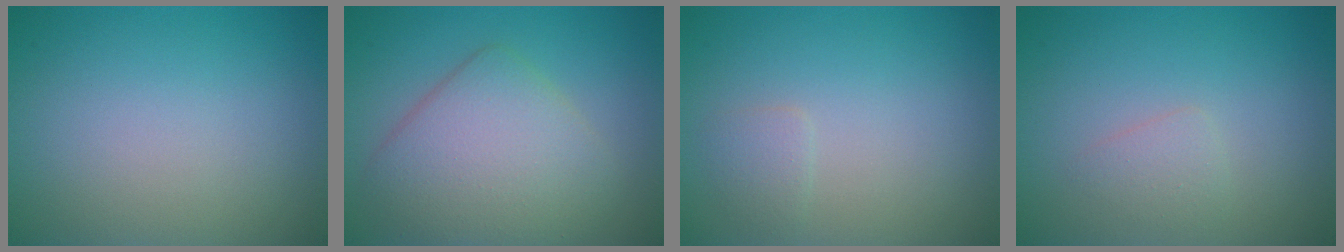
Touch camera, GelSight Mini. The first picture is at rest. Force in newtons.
{"total": 6.2, "press": 6.1, "slide": 0.5}
{"total": 1.0, "press": 1.0, "slide": 0.0}
{"total": 1.2, "press": 1.2, "slide": 0.0}